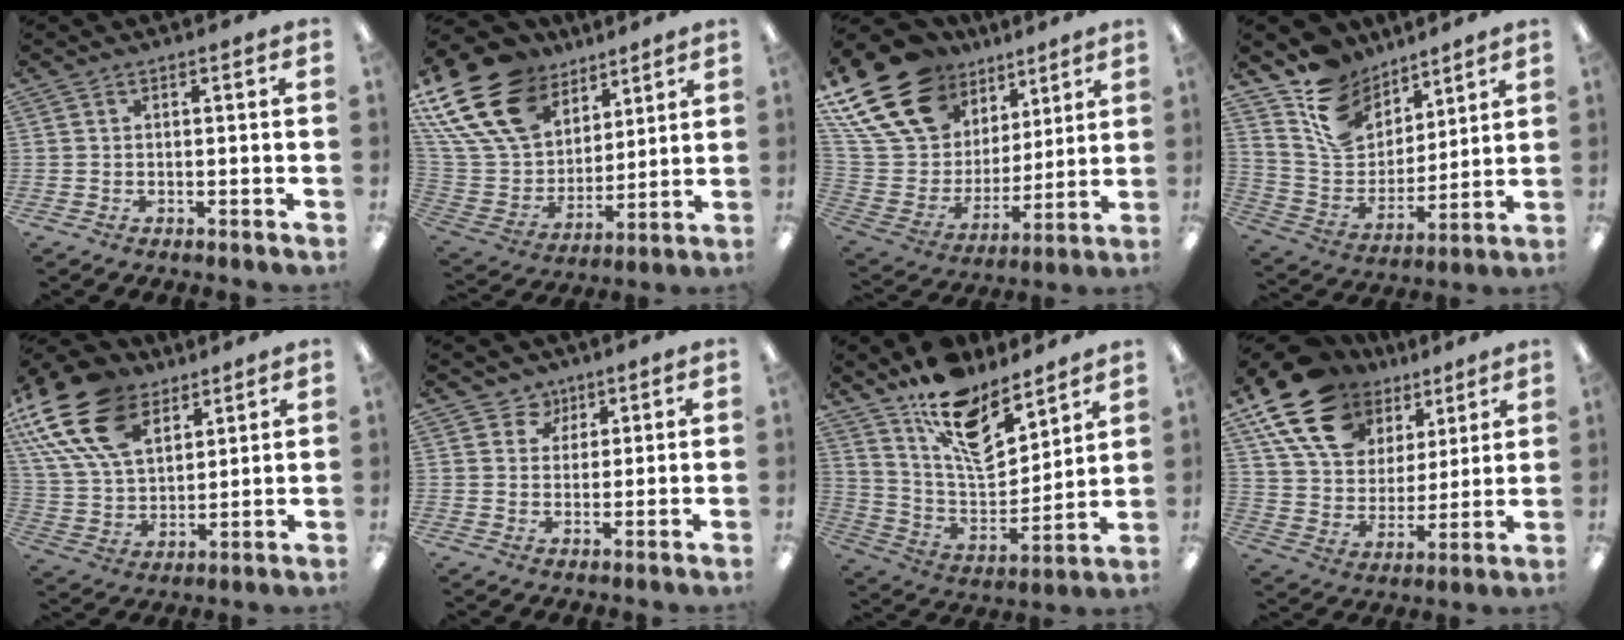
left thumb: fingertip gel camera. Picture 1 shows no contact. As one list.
[{"total": 23.7, "force": [13.2, 15.3, 12.4], "torque": [-0.262, -0.062, 0.253]}, {"total": 23.3, "force": [15.0, 14.2, 10.9], "torque": [-0.232, -0.083, 0.286]}, {"total": 15.1, "force": [10.0, 10.1, 5.1], "torque": [-0.111, -0.067, 0.195]}, {"total": 21.9, "force": [11.6, 13.5, 12.7], "torque": [-0.280, -0.056, 0.211]}, {"total": 4.9, "force": [2.9, 4.0, 0.2], "torque": [-0.010, -0.010, 0.051]}, {"total": 16.0, "force": [11.4, 7.6, 8.1], "torque": [-0.139, -0.089, 0.208]}, {"total": 20.0, "force": [12.5, 12.6, 9.2], "torque": [-0.179, -0.056, 0.233]}]